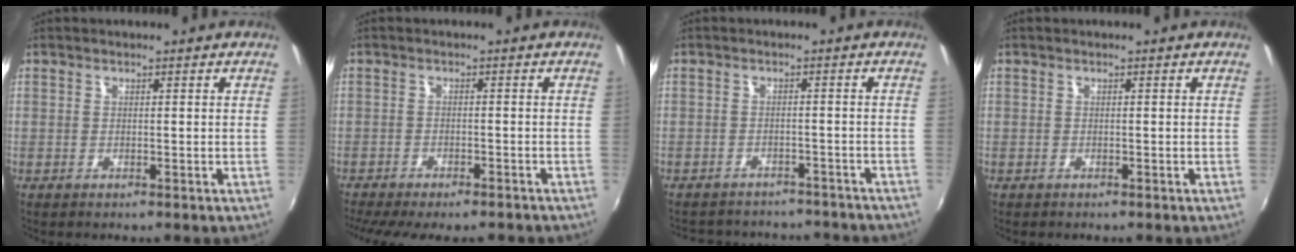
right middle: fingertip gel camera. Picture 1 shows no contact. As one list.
[{"total": 10.4, "force": [-8.8, 2.2, 4.9], "torque": [-0.107, -0.032, -0.132]}, {"total": 15.5, "force": [-13.5, 5.4, 5.2], "torque": [-0.108, 0.005, -0.164]}, {"total": 0.0}]